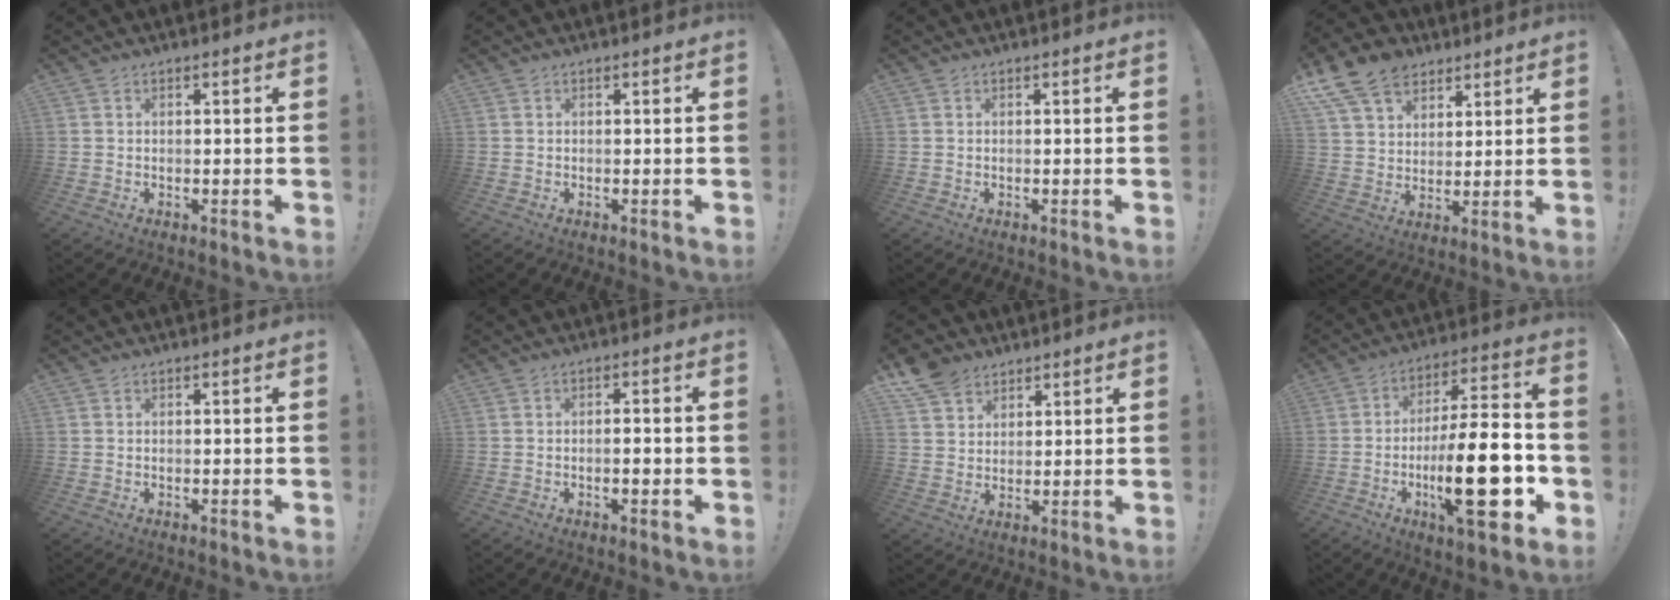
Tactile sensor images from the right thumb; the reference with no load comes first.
{"total": 0.0}
{"total": 0.0}
{"total": 13.7, "force": [8.4, 9.2, 5.4], "torque": [-0.102, -0.045, 0.167]}
{"total": 0.0}
{"total": 2.4, "force": [-1.0, 0.6, 2.1], "torque": [-0.031, 0.004, -0.019]}
{"total": 7.9, "force": [5.5, 5.2, 1.9], "torque": [-0.030, -0.035, 0.109]}
{"total": 24.9, "force": [-6.5, 7.7, 22.8], "torque": [-0.372, 0.022, -0.099]}